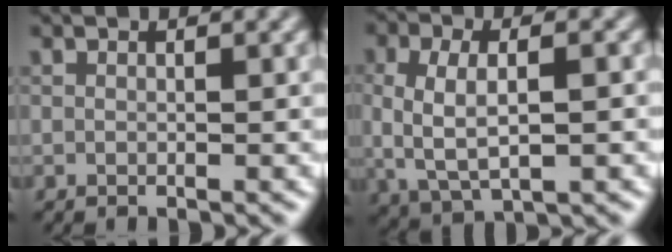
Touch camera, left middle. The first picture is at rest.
{"total": 5.2, "force": [-0.2, 2.6, 4.5], "torque": [-0.094, -0.003, -0.001]}